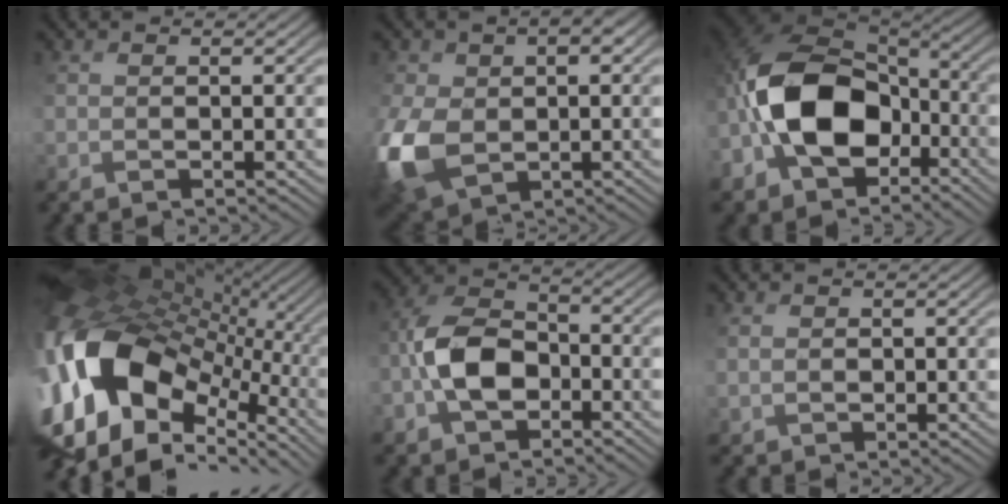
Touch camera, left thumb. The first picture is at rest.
{"total": 12.1, "force": [-0.1, 8.5, 8.6], "torque": [-0.222, -0.011, 0.000]}
{"total": 14.0, "force": [-3.4, 9.0, 10.2], "torque": [-0.221, 0.001, -0.076]}
{"total": 18.6, "force": [-0.8, 13.6, 12.7], "torque": [-0.298, -0.013, 0.006]}
{"total": 7.0, "force": [-2.1, 4.6, 4.8], "torque": [-0.100, 0.018, -0.050]}
{"total": 1.1, "force": [0.8, 0.5, -0.6], "torque": [0.016, 0.003, 0.018]}